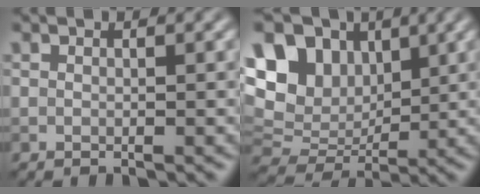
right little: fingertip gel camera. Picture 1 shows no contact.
{"total": 12.6, "force": [4.8, 9.3, 7.0], "torque": [-0.140, 0.037, 0.071]}